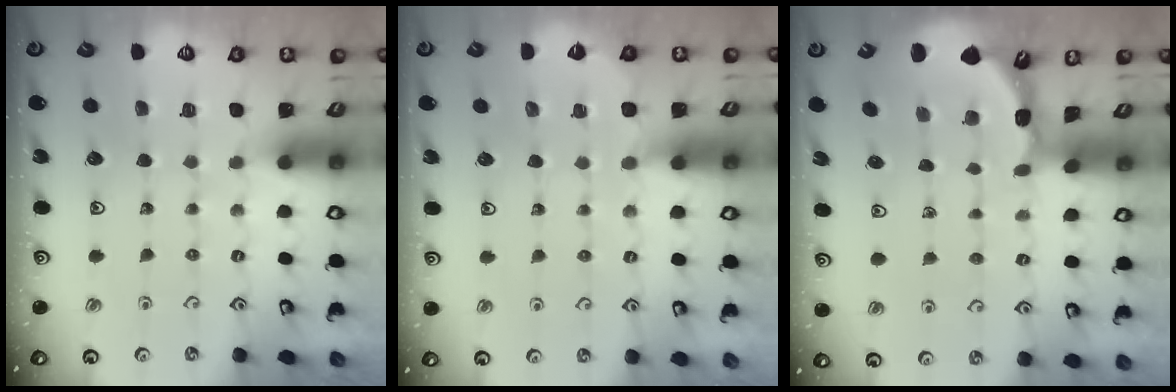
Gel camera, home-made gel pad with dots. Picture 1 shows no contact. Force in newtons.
{"total": 5.1, "press": 5.1, "slide": 0.6}
{"total": 1.6, "press": 1.6, "slide": 0.3}